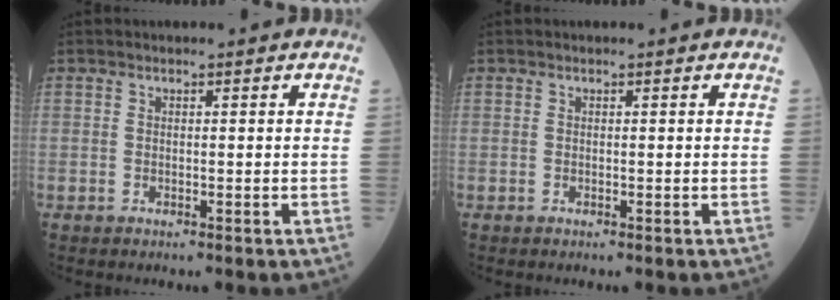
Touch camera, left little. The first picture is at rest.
{"total": 0.0}